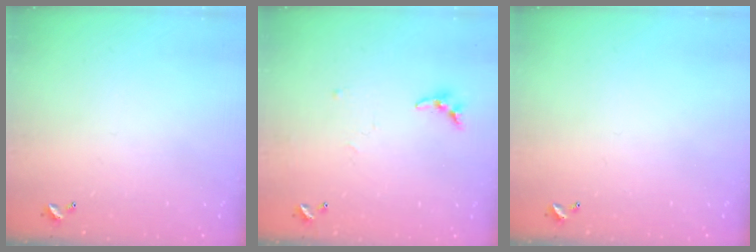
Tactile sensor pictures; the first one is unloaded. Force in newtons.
{"total": 7.0, "press": 7.0, "slide": 0.4}
{"total": 0.0}